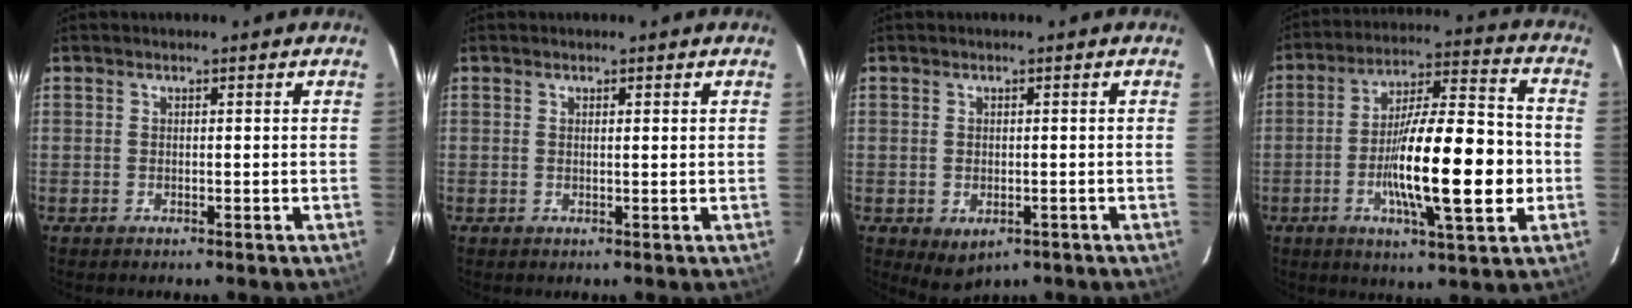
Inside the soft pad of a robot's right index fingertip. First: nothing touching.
{"total": 0.7, "force": [0.4, 0.0, 0.6], "torque": [-0.013, 0.001, 0.006]}
{"total": 3.3, "force": [-1.3, 2.3, 2.0], "torque": [-0.033, -0.006, -0.002]}
{"total": 17.8, "force": [-3.5, 2.6, 17.3], "torque": [-0.292, 0.002, -0.058]}